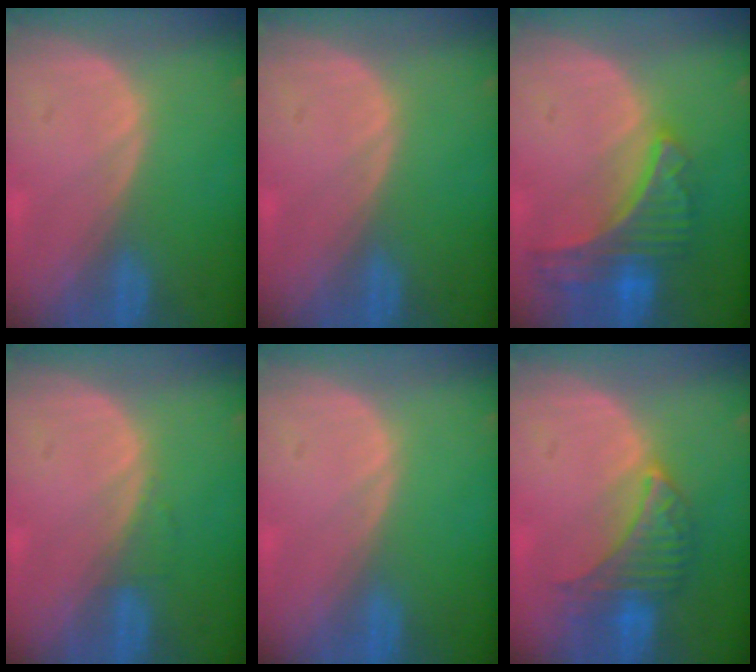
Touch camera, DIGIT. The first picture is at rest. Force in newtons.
{"total": 0.0}
{"total": 9.0, "press": 7.9, "slide": 4.4}
{"total": 0.7, "press": 0.7, "slide": 0.1}
{"total": 0.0}
{"total": 6.5, "press": 6.5, "slide": 0.6}